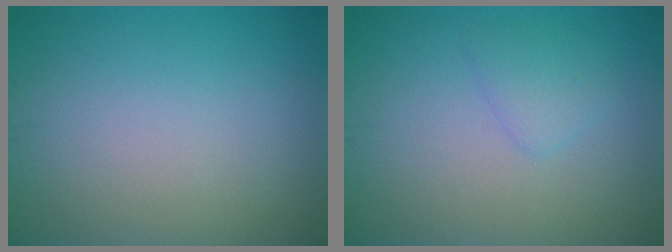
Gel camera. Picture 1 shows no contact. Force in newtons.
{"total": 1.6, "press": 1.6, "slide": 0.1}